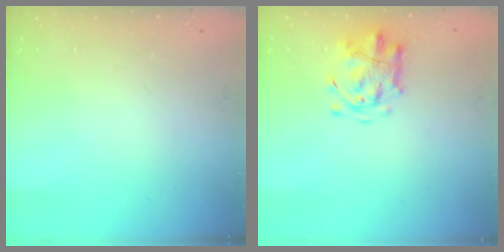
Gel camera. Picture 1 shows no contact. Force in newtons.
{"total": 4.6, "press": 4.5, "slide": 1.1}